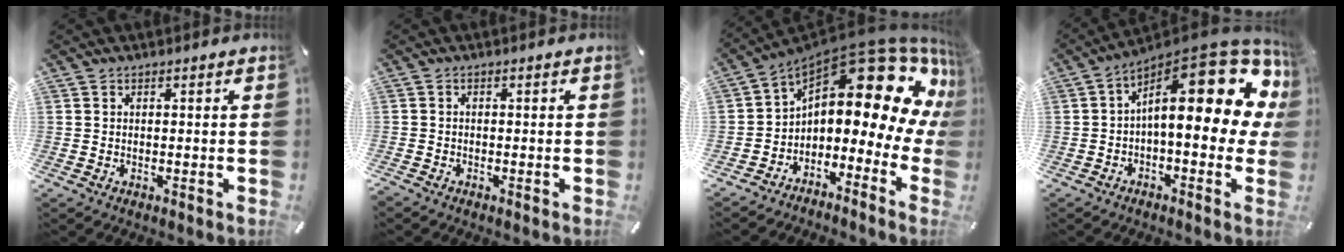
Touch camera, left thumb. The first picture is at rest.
{"total": 0.7, "force": [-0.6, 0.2, 0.3], "torque": [-0.006, -0.001, -0.013]}
{"total": 18.4, "force": [9.0, 8.4, 13.6], "torque": [-0.182, -0.081, 0.144]}
{"total": 21.4, "force": [6.7, 9.0, 18.2], "torque": [-0.267, -0.063, 0.114]}